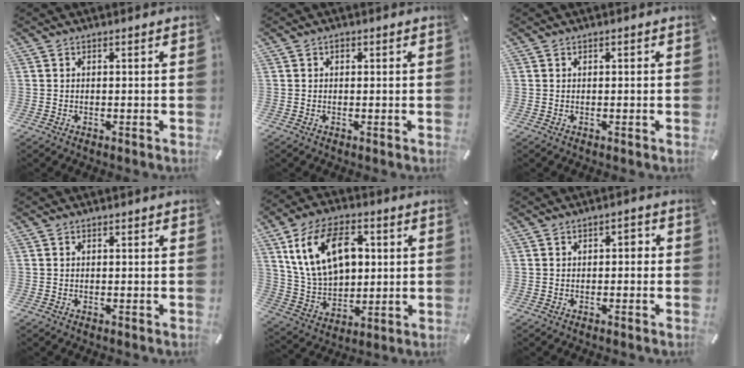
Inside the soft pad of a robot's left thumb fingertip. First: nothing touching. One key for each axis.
{"total": 0.7, "fx": 0.2, "fy": 0.6, "fz": 0.3, "tx": -0.007, "ty": 0.003, "tz": 0.003}
{"total": 0.0}
{"total": 0.0}
{"total": 16.4, "fx": 5.0, "fy": 11.3, "fz": 10.8, "tx": -0.229, "ty": 0.003, "tz": 0.089}
{"total": 1.9, "fx": -0.4, "fy": 1.3, "fz": 1.4, "tx": -0.027, "ty": 0.009, "tz": -0.012}